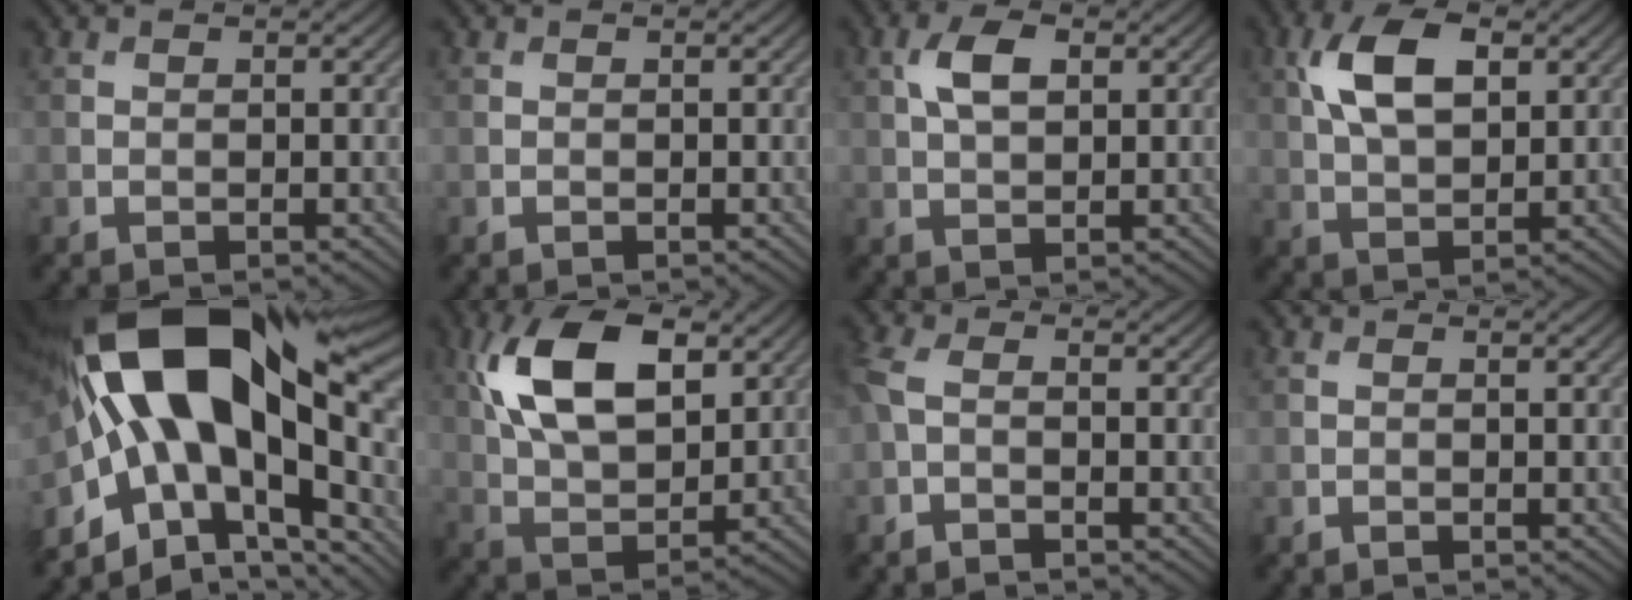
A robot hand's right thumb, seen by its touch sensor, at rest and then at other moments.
{"total": 0.0}
{"total": 4.5, "force": [1.4, 2.4, 3.6], "torque": [-0.079, 0.007, 0.024]}
{"total": 8.7, "force": [2.8, 4.6, 6.8], "torque": [-0.144, 0.010, 0.049]}
{"total": 20.1, "force": [1.2, 11.1, 16.8], "torque": [-0.329, -0.002, 0.029]}
{"total": 13.3, "force": [4.8, 7.1, 10.2], "torque": [-0.215, 0.011, 0.091]}
{"total": 3.2, "force": [-0.9, 1.5, 2.6], "torque": [-0.072, 0.002, -0.028]}
{"total": 0.0}